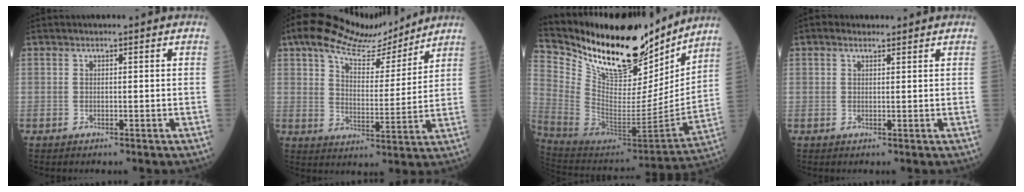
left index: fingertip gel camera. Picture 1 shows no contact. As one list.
[{"total": 13.0, "force": [10.8, 3.9, 6.2], "torque": [-0.113, 0.016, 0.170]}, {"total": 24.4, "force": [20.2, 7.4, 11.6], "torque": [-0.219, -0.033, 0.339]}, {"total": 1.2, "force": [0.9, 0.6, 0.5], "torque": [-0.018, 0.009, 0.014]}]